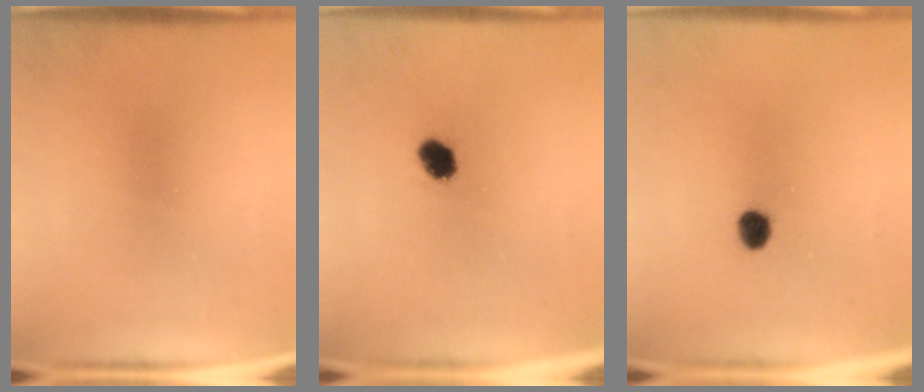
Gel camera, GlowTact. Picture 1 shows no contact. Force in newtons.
{"total": 2.6}
{"total": 2.8}